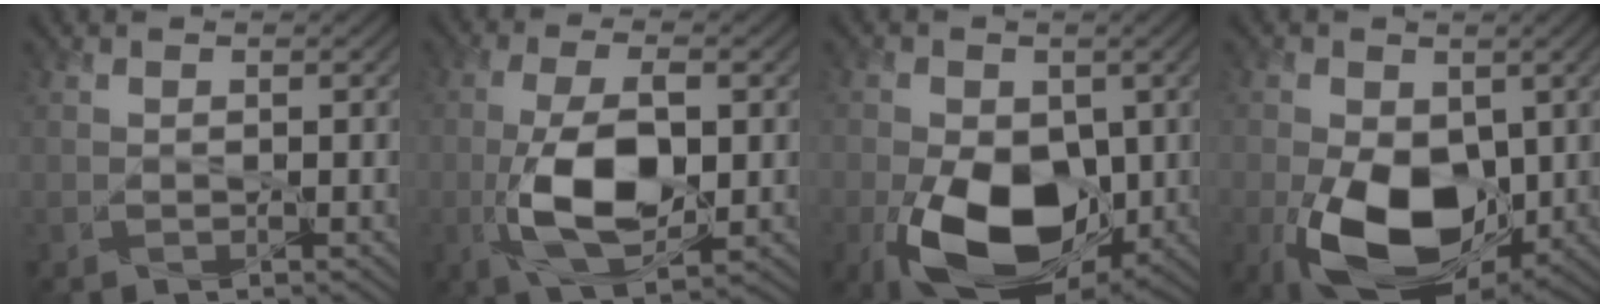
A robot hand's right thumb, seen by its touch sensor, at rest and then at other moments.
{"total": 9.7, "force": [-2.1, 3.9, 8.6], "torque": [-0.171, 0.000, -0.038]}
{"total": 14.0, "force": [-3.6, 8.6, 10.4], "torque": [-0.192, -0.034, -0.067]}
{"total": 13.8, "force": [-3.1, 8.4, 10.5], "torque": [-0.207, -0.028, -0.063]}